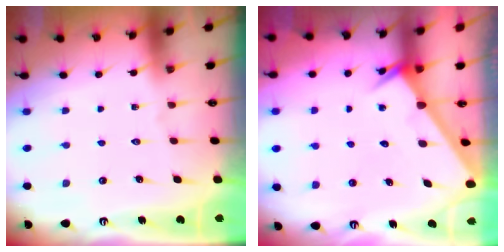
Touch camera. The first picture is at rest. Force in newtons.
{"total": 2.6, "press": 2.6, "slide": 0.0}